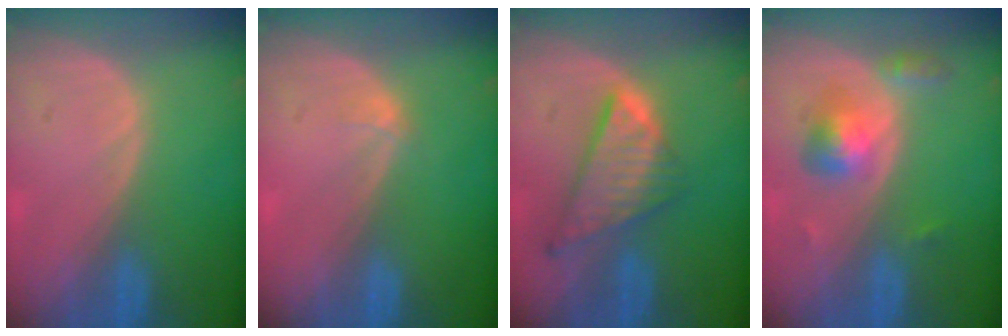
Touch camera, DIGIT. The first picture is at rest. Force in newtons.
{"total": 0.7, "press": 0.7, "slide": 0.1}
{"total": 8.6, "press": 7.3, "slide": 4.5}
{"total": 4.4, "press": 4.4, "slide": 0.2}